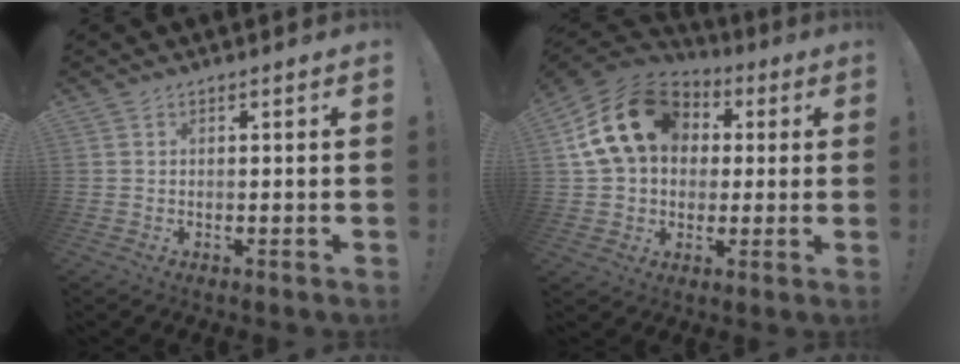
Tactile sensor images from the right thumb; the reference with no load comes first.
{"total": 18.8, "force": [5.2, 14.2, 11.2], "torque": [-0.188, -0.004, 0.103]}